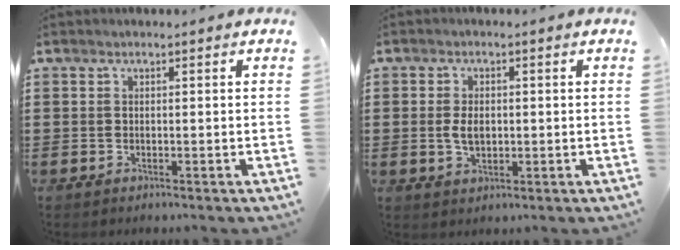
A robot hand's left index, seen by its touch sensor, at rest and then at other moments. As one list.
[{"total": 3.3, "force": [0.0, 2.0, 2.7], "torque": [-0.061, 0.003, -0.003]}]